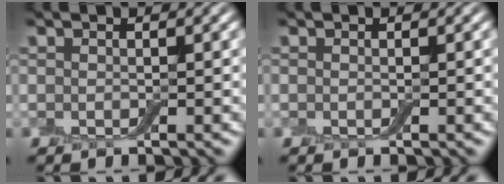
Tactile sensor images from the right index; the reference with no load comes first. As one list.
[{"total": 0.0}]